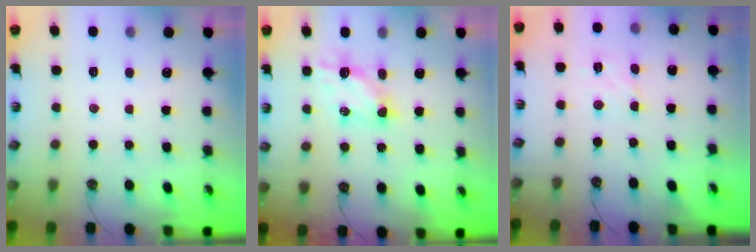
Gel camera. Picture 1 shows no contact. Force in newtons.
{"total": 5.3, "press": 5.3, "slide": 0.1}
{"total": 2.9, "press": 2.8, "slide": 0.5}